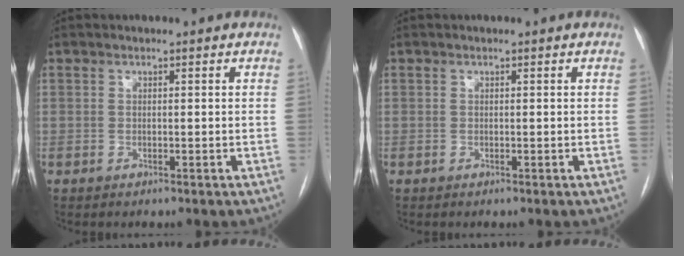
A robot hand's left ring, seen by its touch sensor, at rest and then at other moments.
{"total": 0.0}